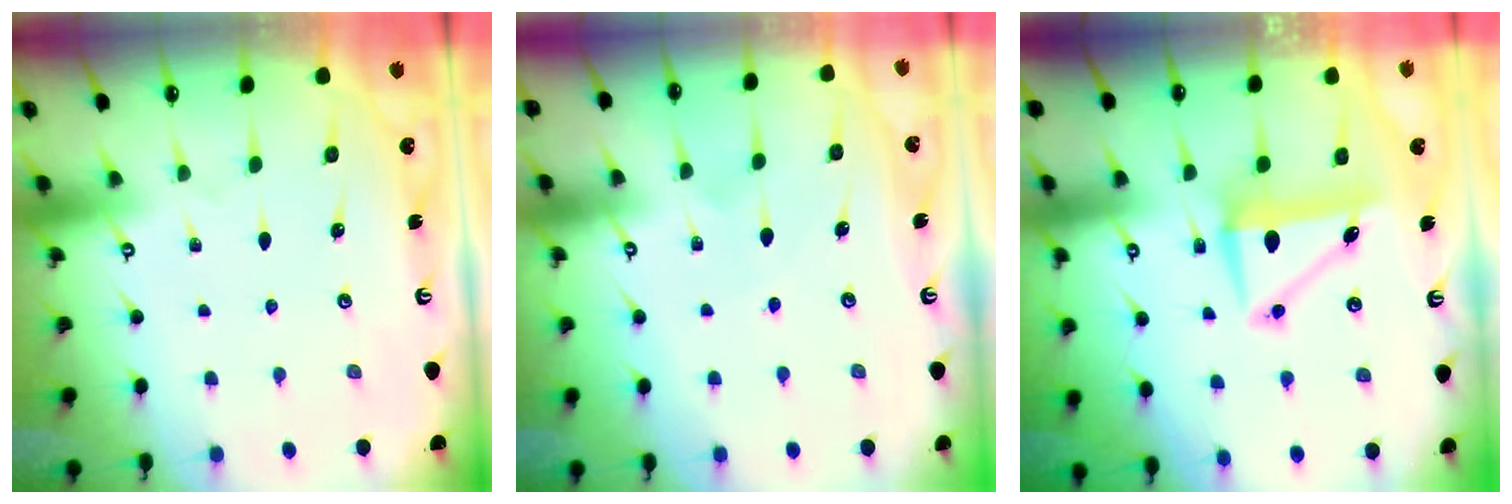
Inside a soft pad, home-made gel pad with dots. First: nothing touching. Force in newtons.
{"total": 4.4, "press": 4.4, "slide": 0.5}
{"total": 9.1, "press": 8.9, "slide": 1.9}